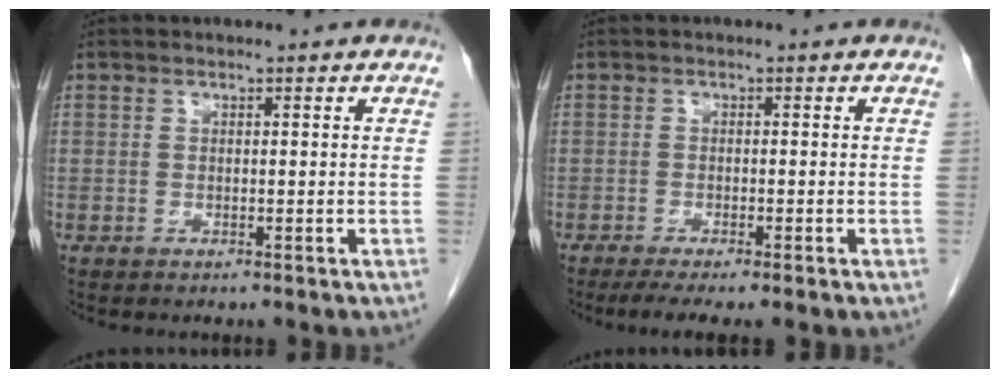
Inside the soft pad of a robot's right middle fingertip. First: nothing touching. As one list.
[{"total": 4.7, "force": [-3.3, 0.3, 3.3], "torque": [-0.047, -0.012, -0.052]}]